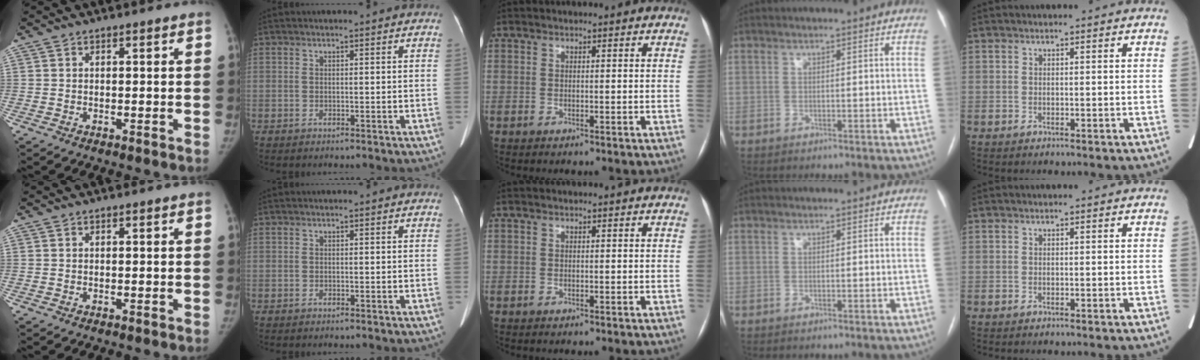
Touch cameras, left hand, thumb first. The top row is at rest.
{}